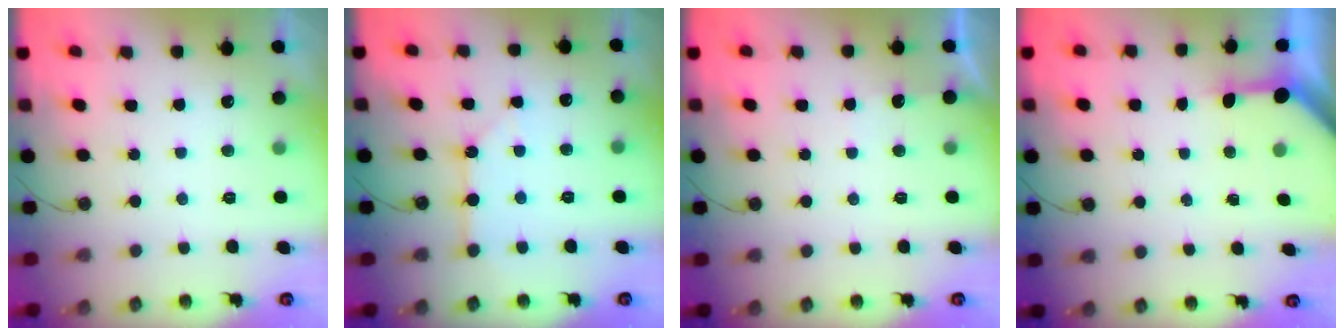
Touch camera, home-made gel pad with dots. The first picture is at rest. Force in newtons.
{"total": 2.5, "press": 2.5, "slide": 0.2}
{"total": 2.2, "press": 2.2, "slide": 0.3}
{"total": 3.4, "press": 3.3, "slide": 0.4}